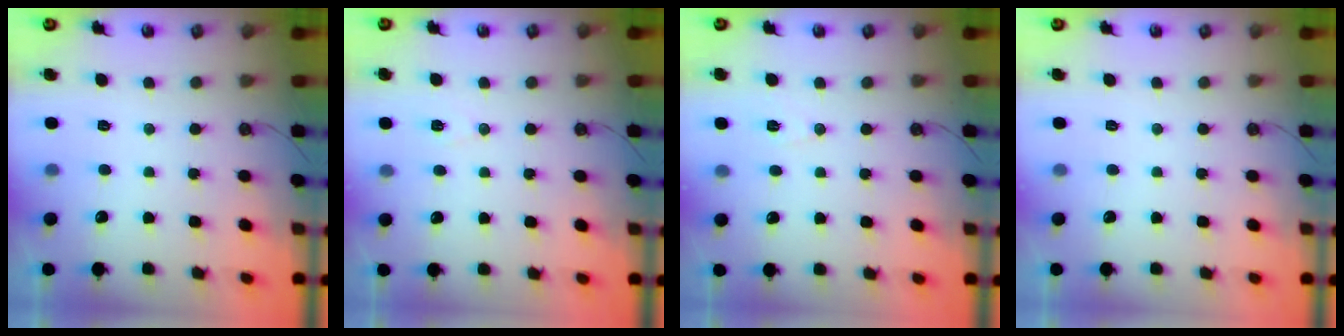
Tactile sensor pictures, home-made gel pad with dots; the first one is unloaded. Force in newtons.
{"total": 5.7, "press": 3.6, "slide": 4.4}
{"total": 6.2, "press": 4.4, "slide": 4.4}
{"total": 0.0}